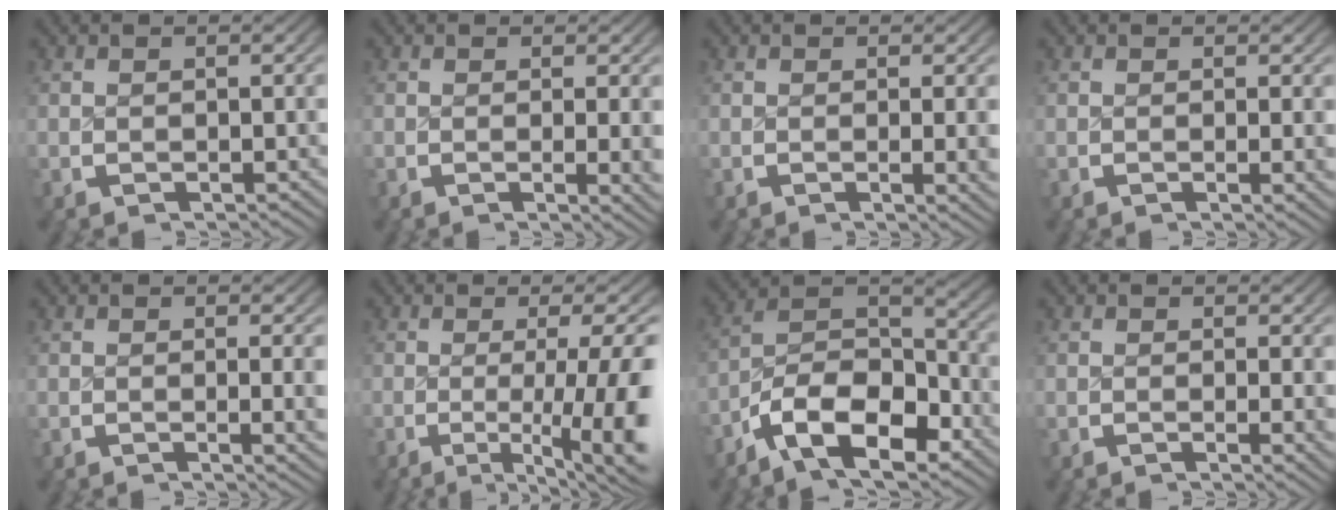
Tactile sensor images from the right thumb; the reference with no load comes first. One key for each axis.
{"total": 2.5, "fx": -0.1, "fy": 0.6, "fz": 2.4, "tx": -0.032, "ty": -0.007, "tz": -0.001}
{"total": 2.0, "fx": -0.1, "fy": 0.4, "fz": 2.0, "tx": -0.024, "ty": -0.004, "tz": -0.002}
{"total": 1.1, "fx": 0.0, "fy": 0.1, "fz": 1.0, "tx": -0.013, "ty": -0.004, "tz": 0.000}
{"total": 2.2, "fx": 0.0, "fy": 0.5, "fz": 2.2, "tx": -0.023, "ty": -0.001, "tz": -0.002}
{"total": 9.0, "fx": -2.5, "fy": 3.8, "fz": 7.7, "tx": -0.132, "ty": -0.030, "tz": -0.024}
{"total": 11.5, "fx": -2.9, "fy": 7.5, "fz": 8.2, "tx": -0.176, "ty": -0.037, "tz": -0.045}
{"total": 1.4, "fx": 0.0, "fy": 0.3, "fz": 1.4, "tx": -0.018, "ty": -0.006, "tz": 0.000}